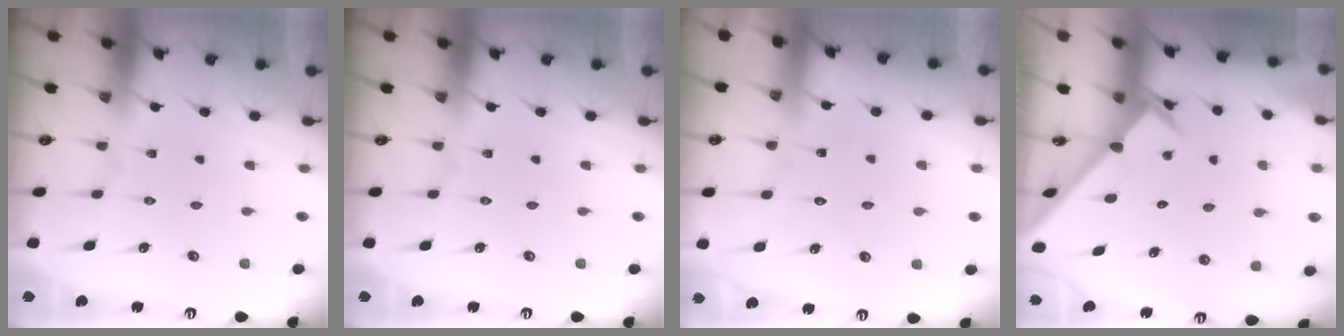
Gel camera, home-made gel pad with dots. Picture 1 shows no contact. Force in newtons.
{"total": 0.0}
{"total": 4.8, "press": 4.8, "slide": 0.4}
{"total": 2.0, "press": 2.0, "slide": 0.1}